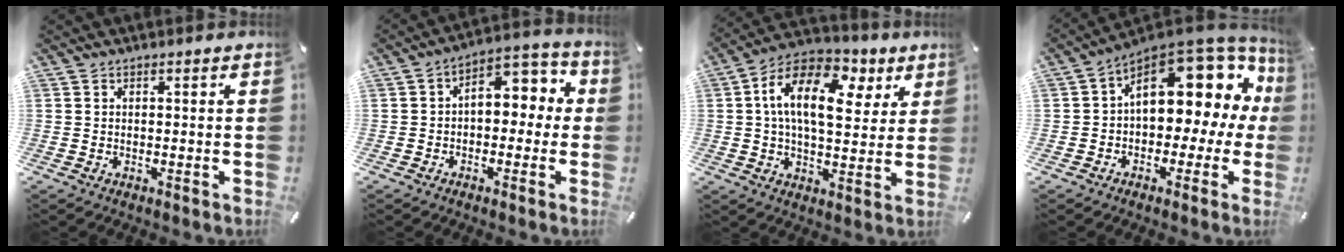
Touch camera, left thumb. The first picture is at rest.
{"total": 6.9, "force": [0.8, 5.0, 4.7], "torque": [-0.053, -0.010, 0.004]}
{"total": 16.6, "force": [5.9, 9.0, 12.7], "torque": [-0.227, -0.015, 0.098]}
{"total": 14.8, "force": [6.3, 9.1, 9.8], "torque": [-0.130, -0.052, 0.104]}